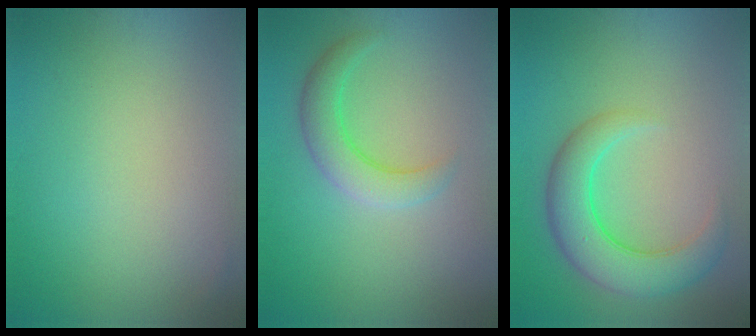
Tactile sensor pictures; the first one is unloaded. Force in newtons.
{"total": 3.3, "press": 3.3, "slide": 0.3}
{"total": 5.8, "press": 5.8, "slide": 0.2}